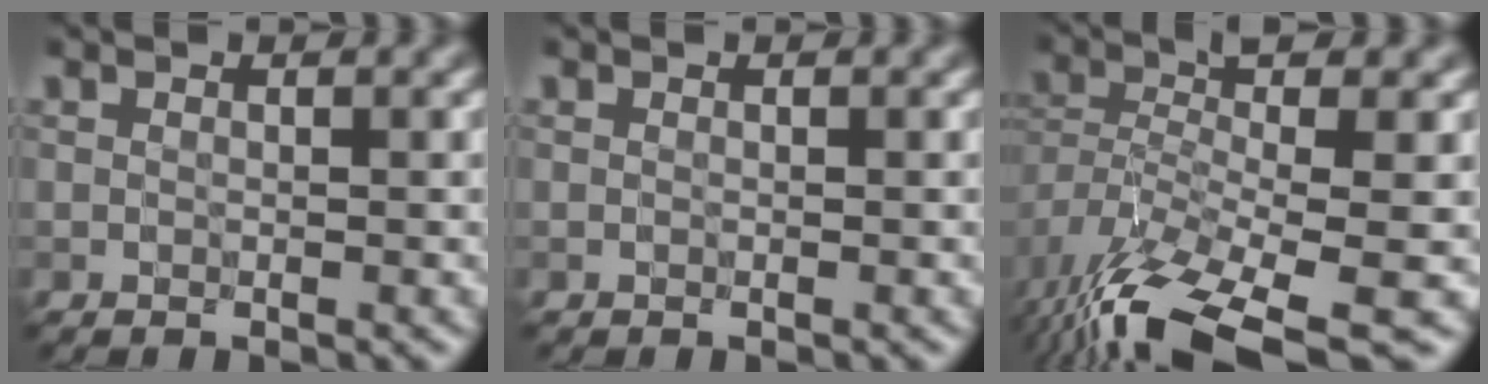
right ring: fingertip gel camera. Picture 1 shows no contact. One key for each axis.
{"total": 0.0}
{"total": 10.7, "fx": -5.5, "fy": 3.4, "fz": 8.6, "tx": -0.168, "ty": -0.023, "tz": -0.084}